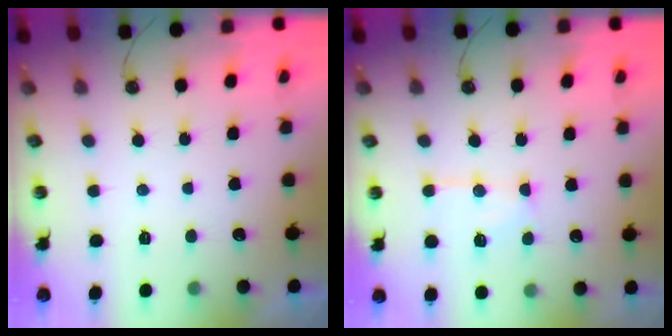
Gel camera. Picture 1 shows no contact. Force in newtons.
{"total": 10.9, "press": 10.9, "slide": 0.9}